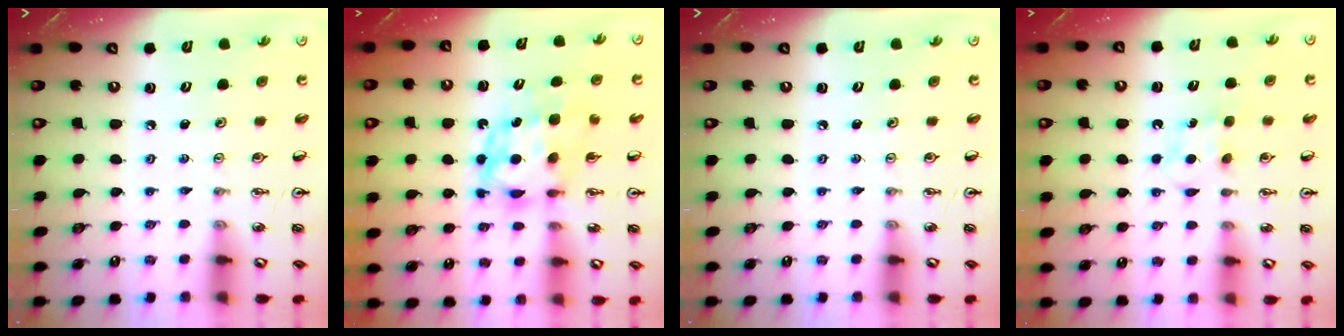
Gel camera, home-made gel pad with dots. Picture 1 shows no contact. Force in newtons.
{"total": 7.1, "press": 7.1, "slide": 0.4}
{"total": 0.0}
{"total": 5.3, "press": 5.2, "slide": 0.7}